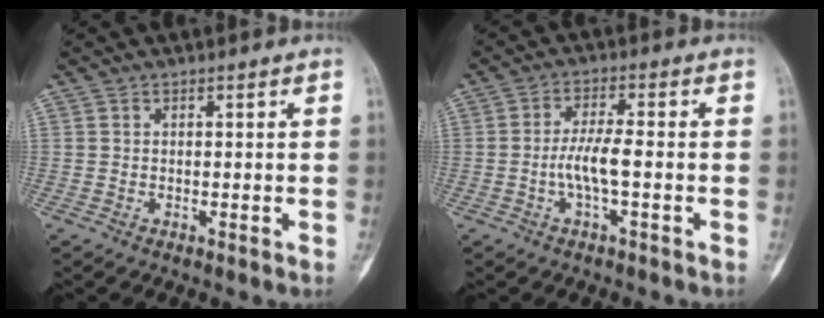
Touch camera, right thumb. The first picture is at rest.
{"total": 5.3, "force": [-1.3, 1.0, 5.0], "torque": [-0.111, 0.012, -0.029]}